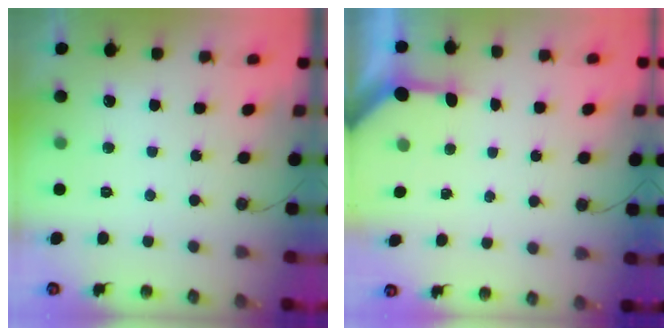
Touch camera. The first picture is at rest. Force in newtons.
{"total": 3.2, "press": 3.2, "slide": 0.4}